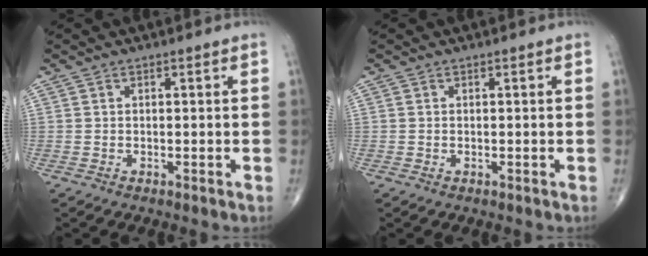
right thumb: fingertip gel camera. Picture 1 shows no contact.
{"total": 0.0}